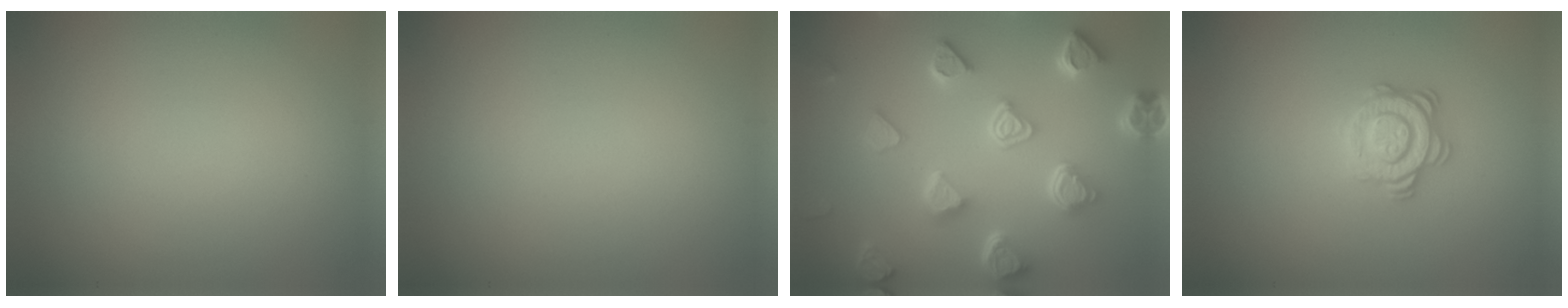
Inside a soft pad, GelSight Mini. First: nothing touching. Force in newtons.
{"total": 0.0}
{"total": 6.6, "press": 5.3, "slide": 4.0}
{"total": 2.9, "press": 2.8, "slide": 0.9}